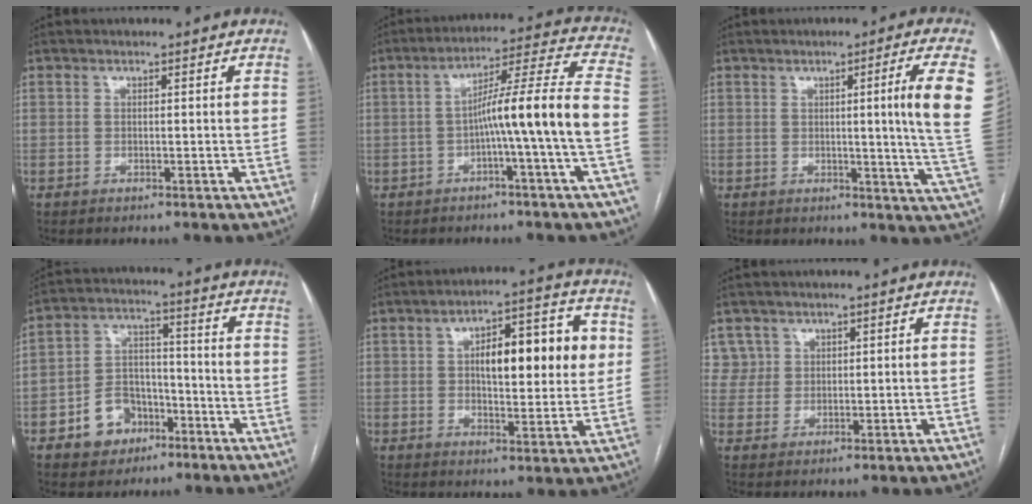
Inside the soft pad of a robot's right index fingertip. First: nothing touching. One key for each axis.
{"total": 11.5, "fx": -2.7, "fy": -1.6, "fz": 11.1, "tx": -0.172, "ty": 0.028, "tz": -0.043}
{"total": 10.7, "fx": 2.1, "fy": -2.3, "fz": 10.2, "tx": -0.121, "ty": -0.017, "tz": 0.022}
{"total": 8.8, "fx": -4.5, "fy": 6.6, "fz": 3.9, "tx": -0.076, "ty": 0.026, "tz": -0.069}
{"total": 13.4, "fx": 2.6, "fy": 4.7, "fz": 12.3, "tx": -0.172, "ty": 0.028, "tz": 0.038}
{"total": 3.6, "fx": 1.9, "fy": 3.0, "fz": -0.4, "tx": 0.023, "ty": 0.005, "tz": 0.033}